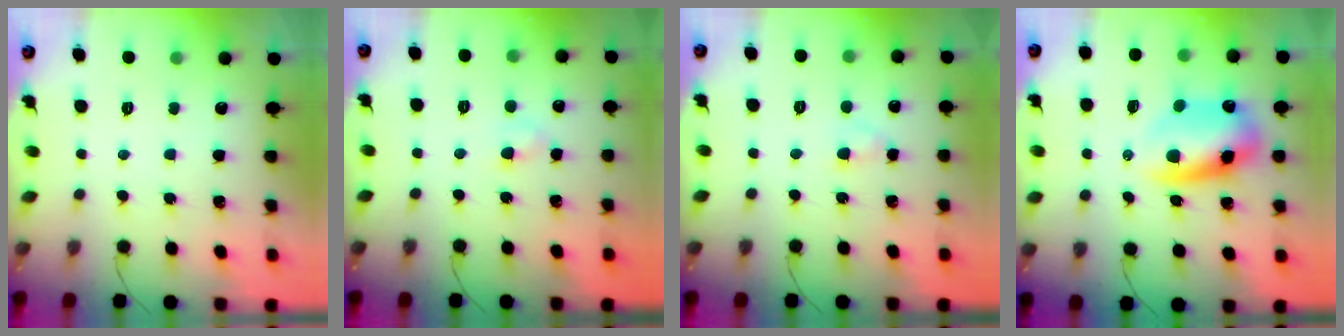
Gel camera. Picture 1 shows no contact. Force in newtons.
{"total": 2.5, "press": 2.4, "slide": 0.9}
{"total": 2.0, "press": 1.7, "slide": 1.0}
{"total": 10.3, "press": 9.9, "slide": 2.8}